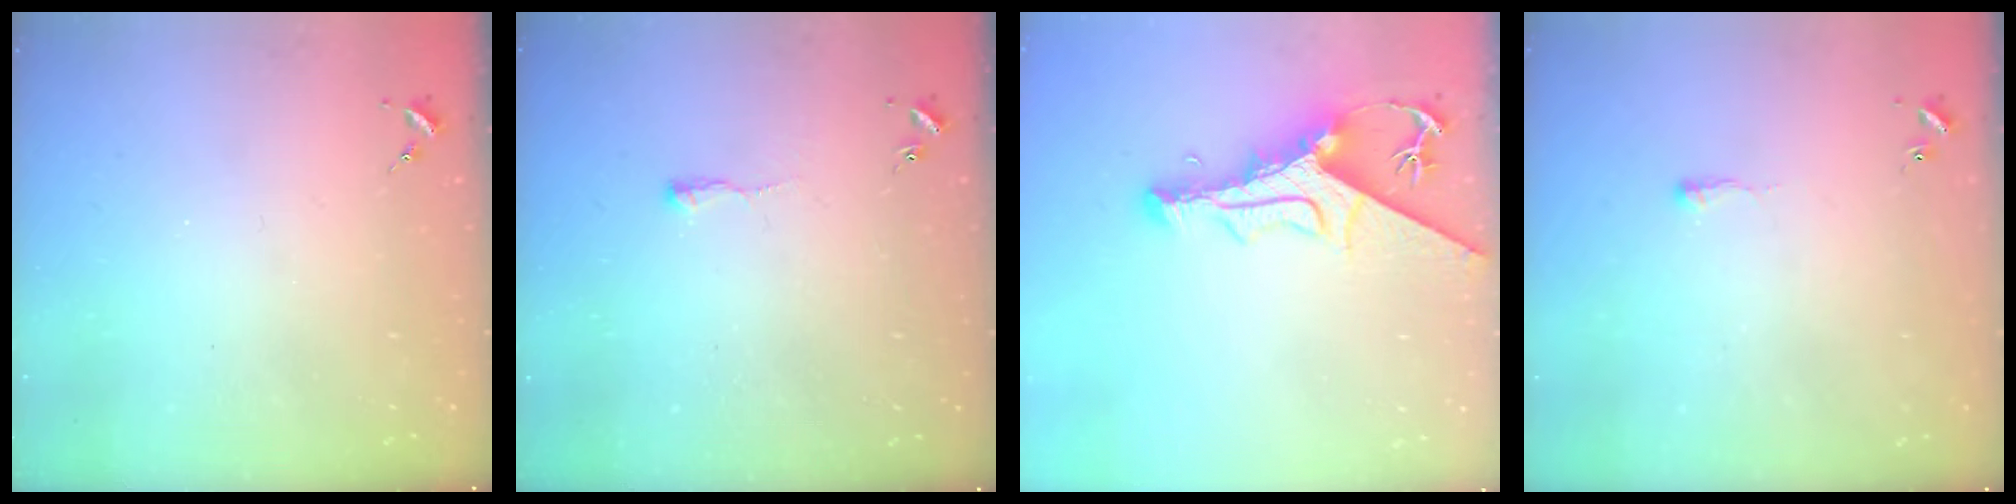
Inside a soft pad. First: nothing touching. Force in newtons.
{"total": 3.0, "press": 3.0, "slide": 0.5}
{"total": 11.3, "press": 11.2, "slide": 1.1}
{"total": 2.1, "press": 2.1, "slide": 0.5}